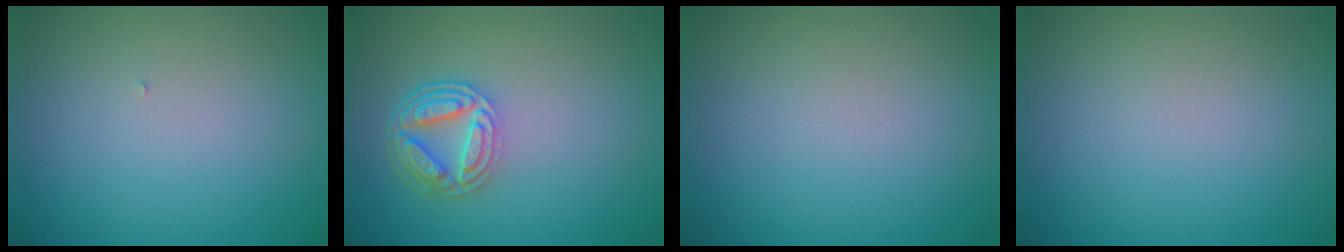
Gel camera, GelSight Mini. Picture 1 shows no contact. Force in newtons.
{"total": 4.6, "press": 3.6, "slide": 2.9}
{"total": 0.0}
{"total": 0.0}